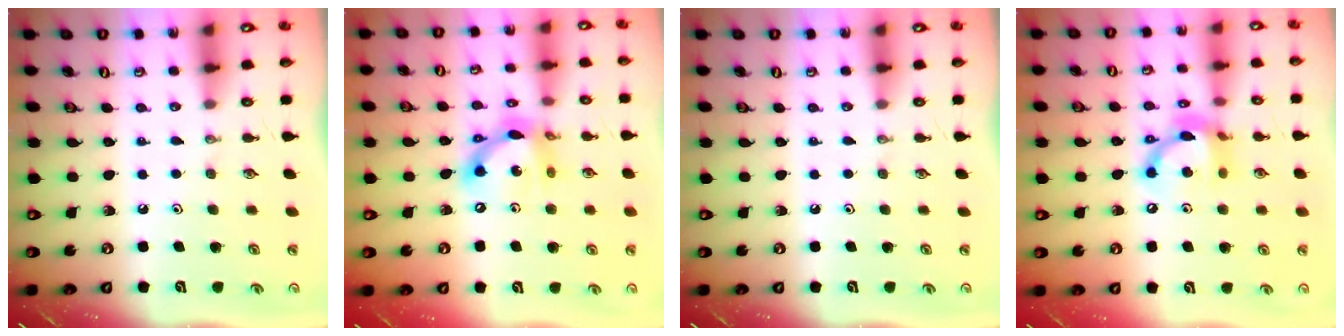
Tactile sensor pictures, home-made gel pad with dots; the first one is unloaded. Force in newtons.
{"total": 14.2, "press": 14.1, "slide": 1.1}
{"total": 0.0}
{"total": 13.0, "press": 13.0, "slide": 1.0}